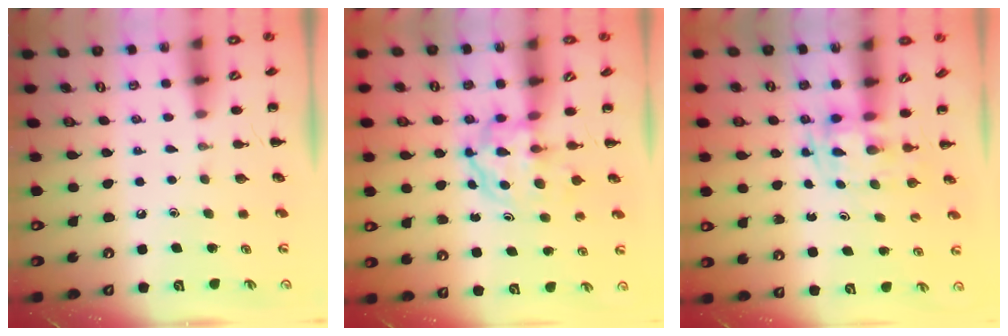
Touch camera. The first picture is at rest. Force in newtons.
{"total": 3.9, "press": 3.9, "slide": 0.5}
{"total": 2.8, "press": 2.5, "slide": 1.3}